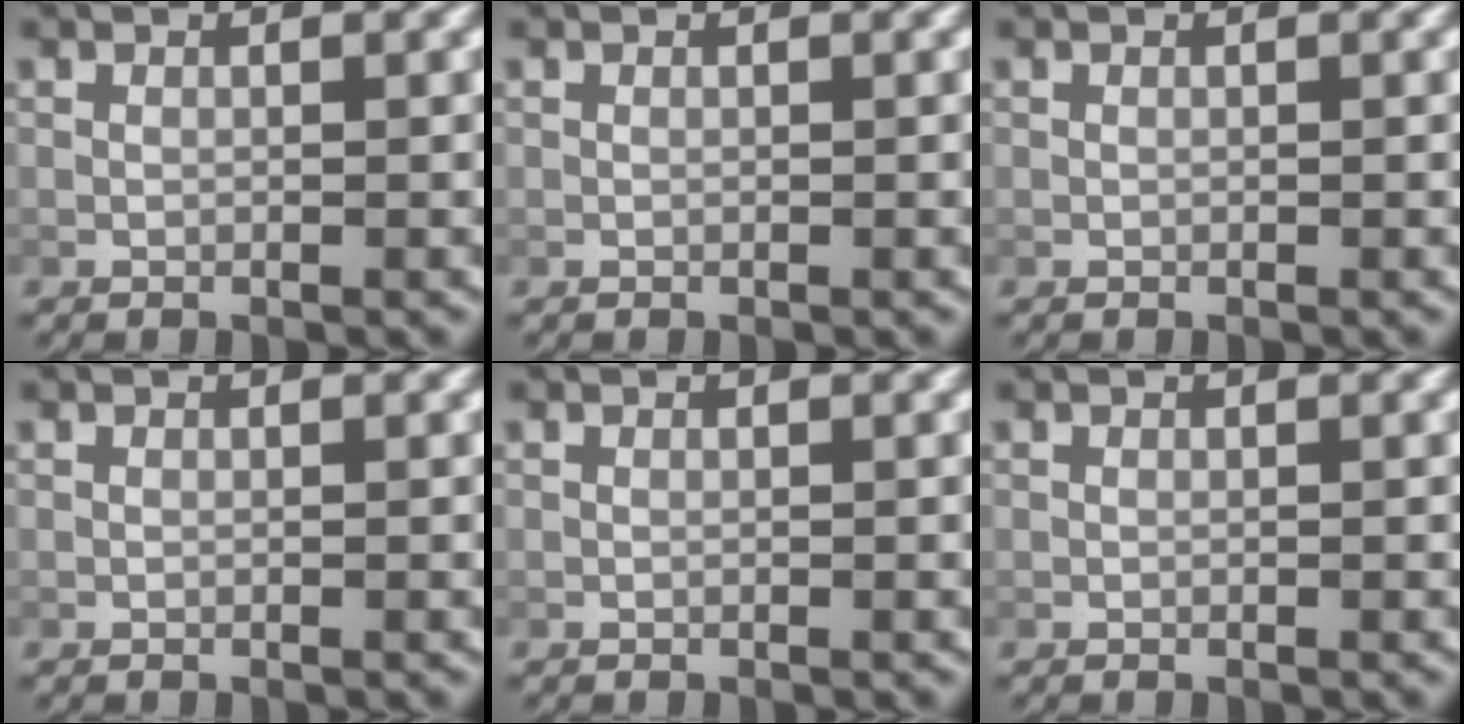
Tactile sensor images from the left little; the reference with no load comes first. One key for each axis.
{"total": 0.0}
{"total": 0.0}
{"total": 0.0}
{"total": 0.0}
{"total": 0.0}